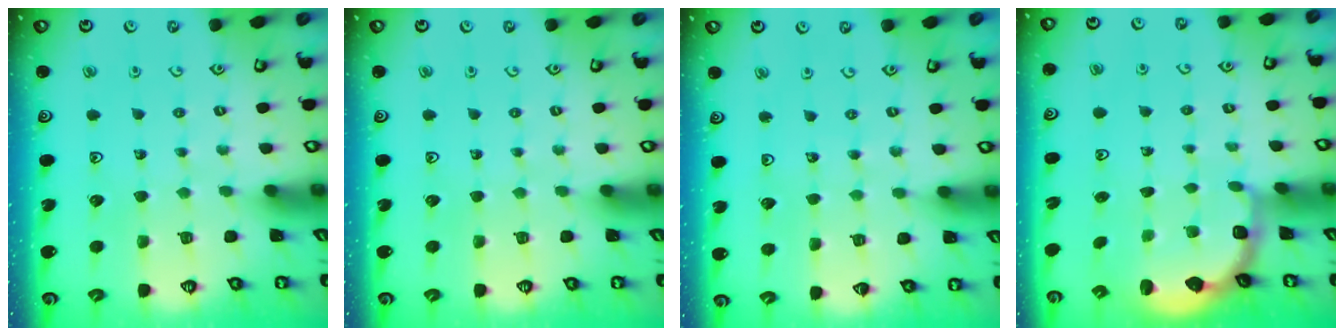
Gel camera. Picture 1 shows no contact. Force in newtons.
{"total": 0.0}
{"total": 2.6, "press": 2.6, "slide": 0.2}
{"total": 2.7, "press": 2.1, "slide": 1.8}